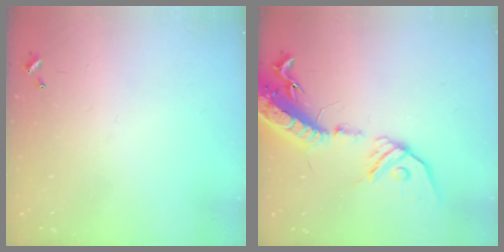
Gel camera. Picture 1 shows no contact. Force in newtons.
{"total": 20.4, "press": 19.9, "slide": 4.3}